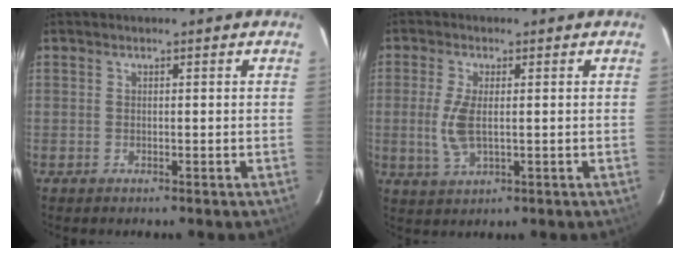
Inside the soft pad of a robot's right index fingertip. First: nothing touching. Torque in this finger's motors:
{"motor_torque": [0.60, 0.54, 0.12, 0.03]}